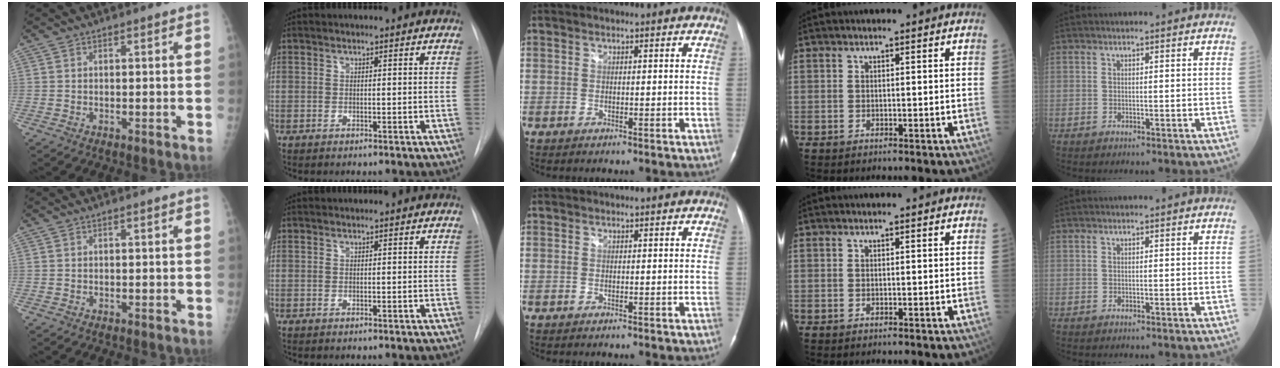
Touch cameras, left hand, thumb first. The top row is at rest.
{}